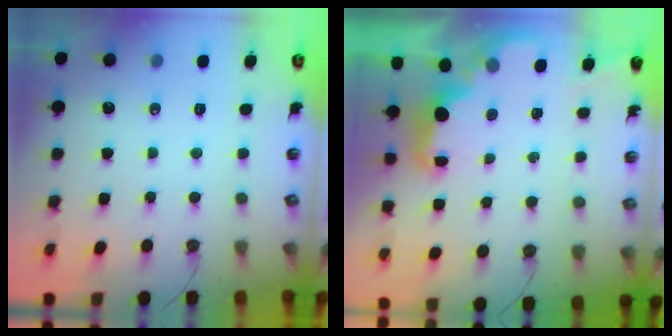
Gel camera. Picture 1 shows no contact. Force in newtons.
{"total": 2.8, "press": 2.6, "slide": 0.9}